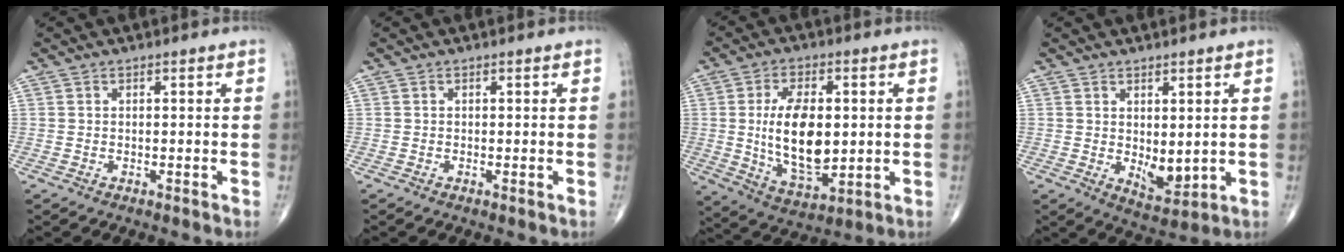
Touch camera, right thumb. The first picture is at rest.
{"total": 0.0}
{"total": 15.0, "force": [0.6, 7.9, 12.8], "torque": [-0.210, -0.013, 0.020]}
{"total": 5.7, "force": [0.4, 3.0, 4.8], "torque": [-0.058, -0.018, 0.020]}